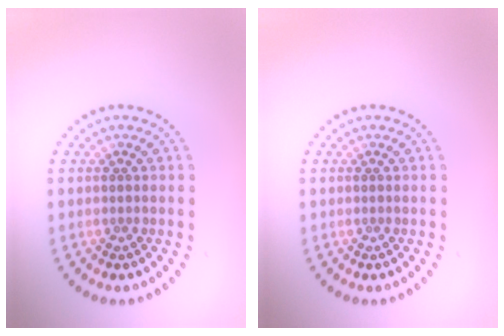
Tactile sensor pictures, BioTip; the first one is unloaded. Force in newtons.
{"total": 0.0}